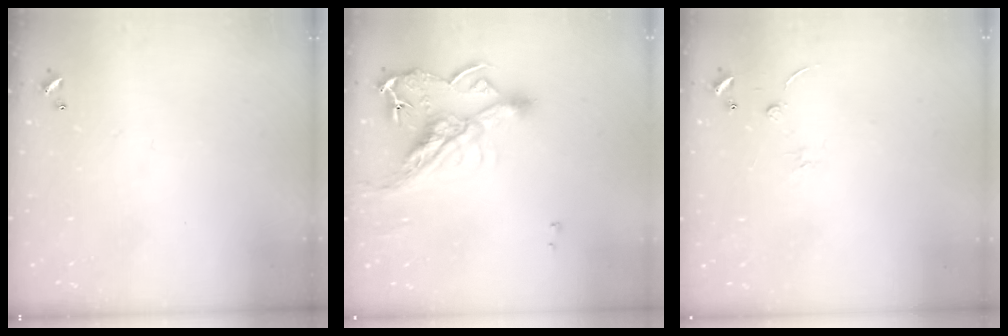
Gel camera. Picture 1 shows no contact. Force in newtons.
{"total": 12.8, "press": 12.8, "slide": 1.1}
{"total": 1.3, "press": 1.2, "slide": 0.5}